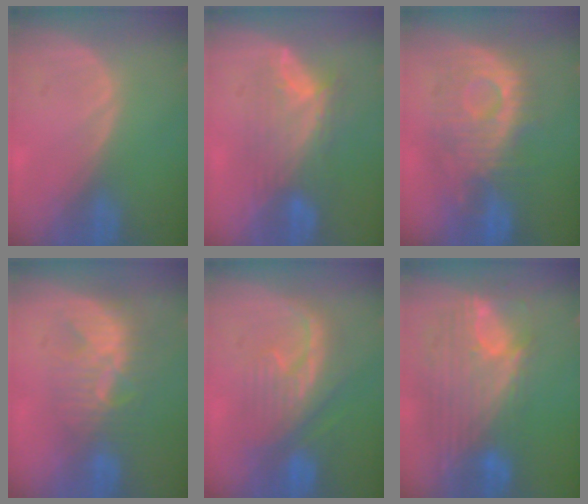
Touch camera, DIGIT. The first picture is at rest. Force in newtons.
{"total": 7.1, "press": 6.9, "slide": 1.6}
{"total": 10.2, "press": 9.9, "slide": 2.6}
{"total": 8.6, "press": 7.5, "slide": 4.0}
{"total": 8.3, "press": 8.2, "slide": 1.3}
{"total": 12.1, "press": 10.2, "slide": 6.4}